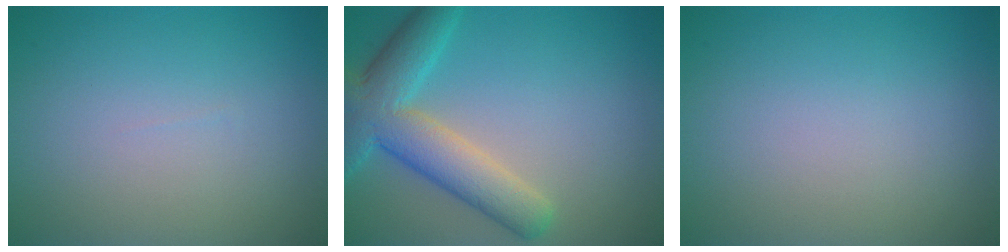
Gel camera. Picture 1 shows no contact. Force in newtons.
{"total": 6.8, "press": 6.8, "slide": 0.4}
{"total": 0.0}